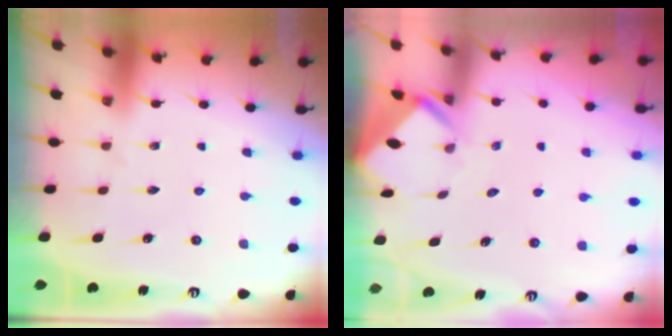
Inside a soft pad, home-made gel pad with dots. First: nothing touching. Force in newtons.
{"total": 2.5, "press": 2.5, "slide": 0.1}